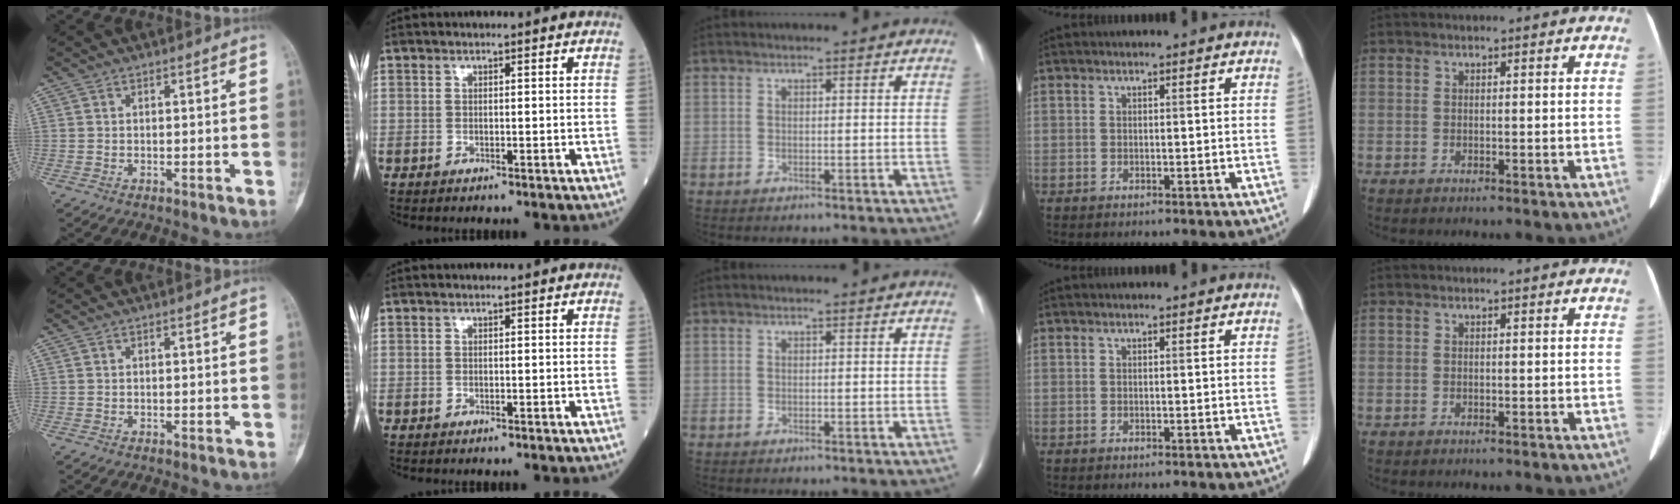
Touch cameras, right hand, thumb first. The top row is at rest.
{}